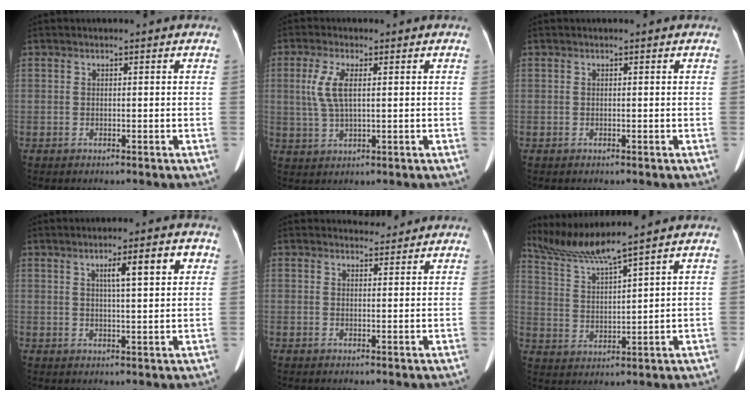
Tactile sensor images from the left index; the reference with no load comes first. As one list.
[{"total": 5.0, "force": [1.2, 1.4, 4.6], "torque": [-0.112, 0.005, 0.026]}, {"total": 0.0}, {"total": 6.3, "force": [2.4, 0.7, 5.7], "torque": [-0.086, 0.012, 0.035]}, {"total": 2.2, "force": [2.1, 0.5, -0.1], "torque": [-0.002, 0.001, 0.032]}, {"total": 7.1, "force": [6.3, -2.0, 2.6], "torque": [-0.062, -0.003, 0.132]}]